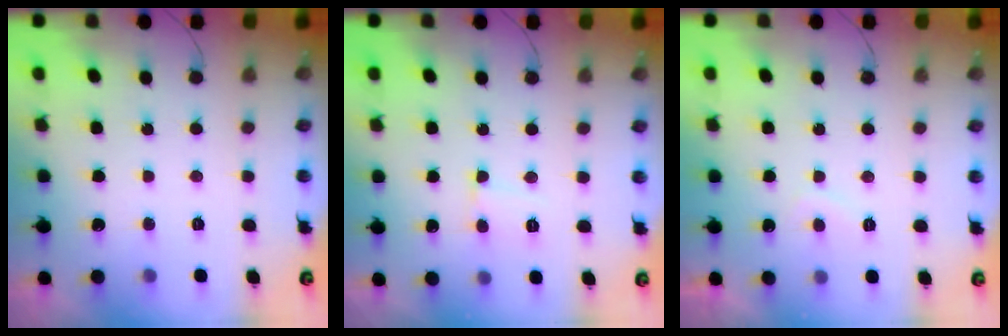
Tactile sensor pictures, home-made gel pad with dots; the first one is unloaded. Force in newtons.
{"total": 6.0, "press": 6.0, "slide": 0.5}
{"total": 1.5, "press": 1.3, "slide": 0.7}